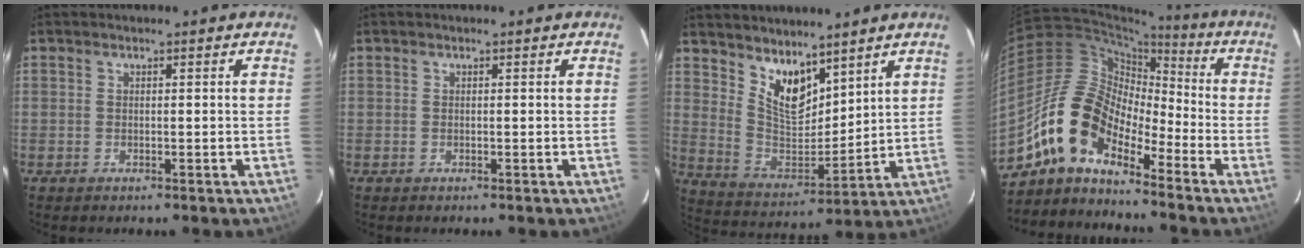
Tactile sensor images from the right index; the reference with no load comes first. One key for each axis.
{"total": 0.0}
{"total": 10.5, "fx": 7.4, "fy": 4.8, "fz": 5.7, "tx": -0.099, "ty": -0.009, "tz": 0.150}
{"total": 12.3, "fx": -8.7, "fy": 5.7, "fz": 6.6, "tx": -0.111, "ty": 0.019, "tz": -0.182}